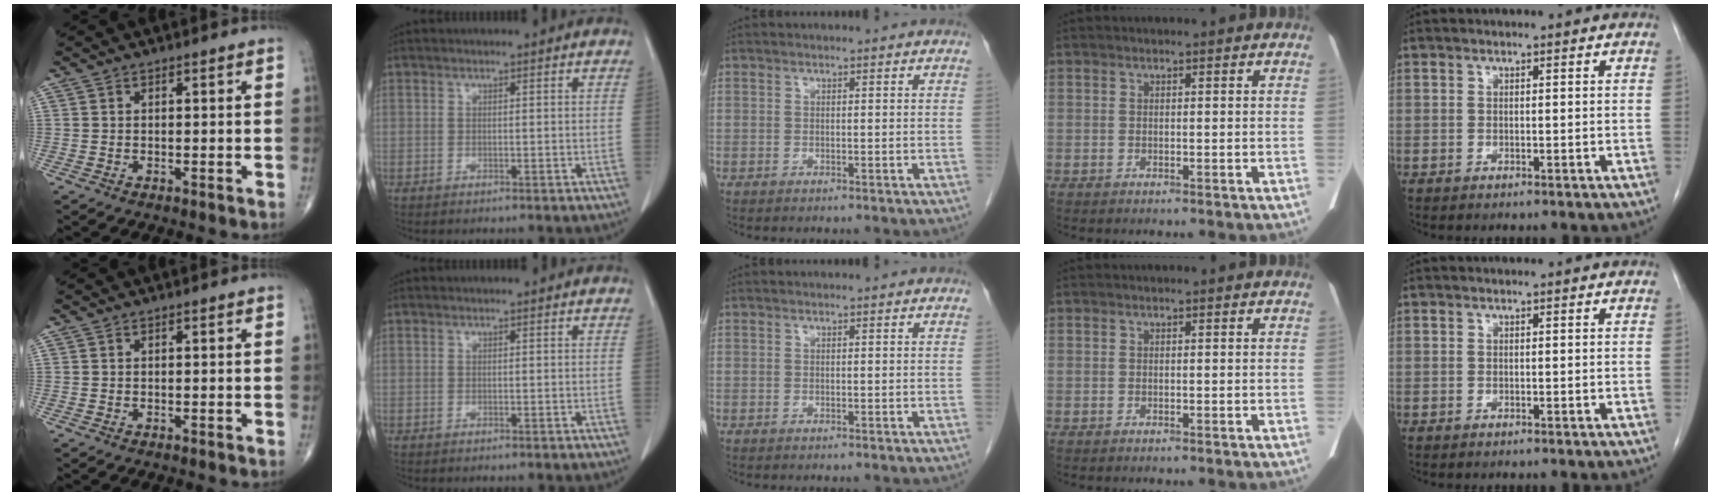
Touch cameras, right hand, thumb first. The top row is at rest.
{}